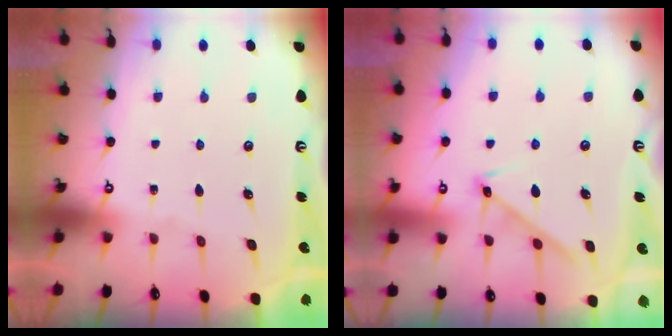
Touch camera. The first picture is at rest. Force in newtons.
{"total": 8.0, "press": 8.0, "slide": 0.5}